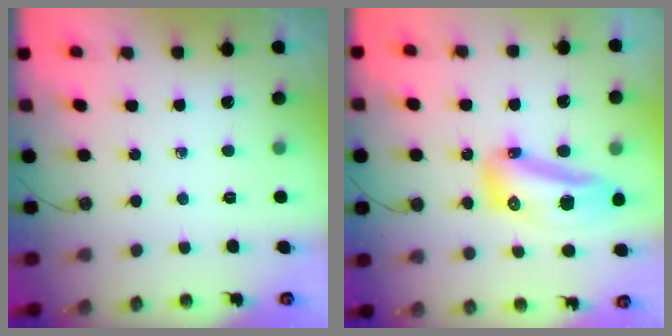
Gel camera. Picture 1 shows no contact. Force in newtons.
{"total": 14.7, "press": 14.6, "slide": 1.2}